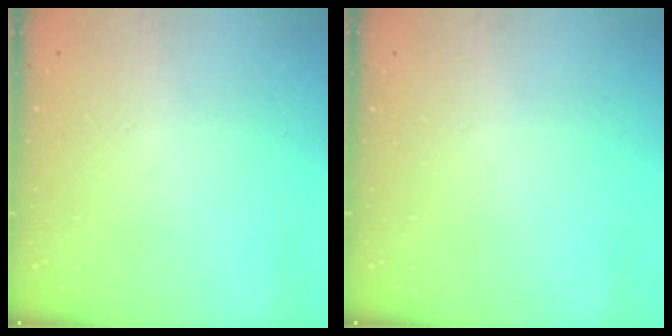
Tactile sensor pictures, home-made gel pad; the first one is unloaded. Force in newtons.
{"total": 0.0}